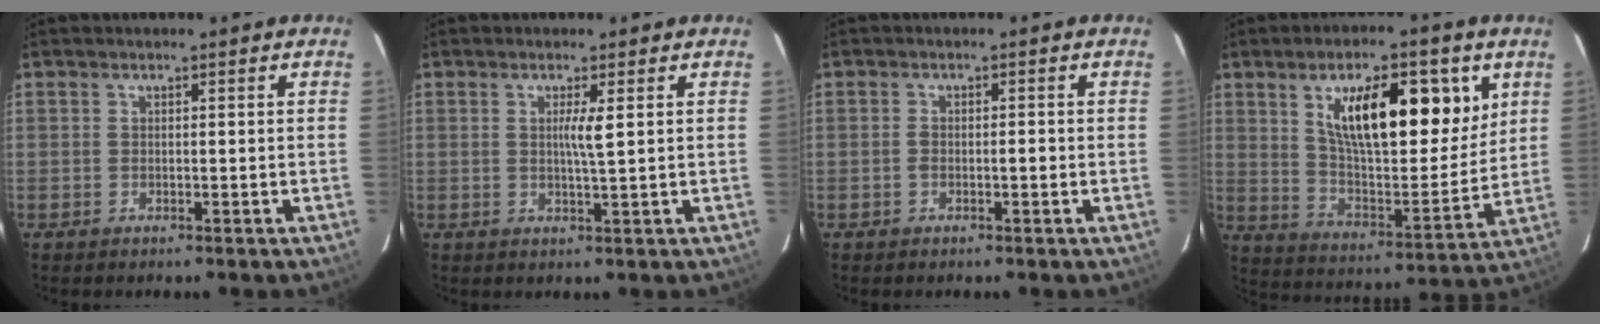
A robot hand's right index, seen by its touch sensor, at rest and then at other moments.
{"total": 2.5, "force": [0.6, -0.4, 2.4], "torque": [-0.046, -0.004, 0.009]}
{"total": 2.2, "force": [-0.8, 0.8, 1.9], "torque": [-0.033, 0.008, -0.010]}
{"total": 18.2, "force": [7.5, 5.8, 15.5], "torque": [-0.240, 0.006, 0.131]}